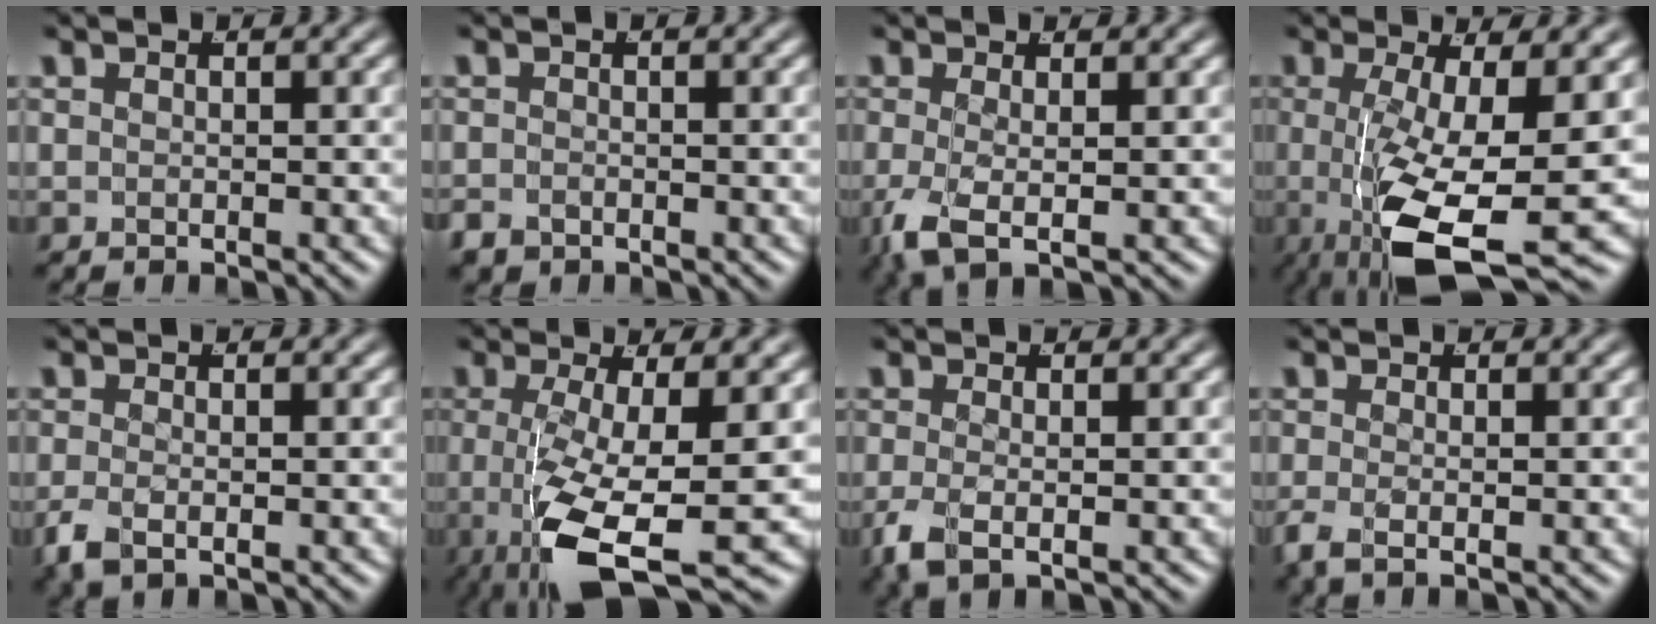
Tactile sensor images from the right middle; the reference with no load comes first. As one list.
[{"total": 1.5, "force": [-1.3, 0.7, 0.3], "torque": [-0.004, -0.015, -0.017]}, {"total": 3.1, "force": [-1.3, 0.9, 2.7], "torque": [-0.069, -0.023, -0.008]}, {"total": 10.1, "force": [-3.8, 3.1, 8.8], "torque": [-0.164, -0.045, -0.034]}, {"total": 2.0, "force": [-1.2, 0.8, 1.4], "torque": [-0.043, -0.016, -0.012]}, {"total": 9.2, "force": [-4.3, 2.6, 7.7], "torque": [-0.150, -0.045, -0.040]}, {"total": 2.3, "force": [-1.2, 0.7, 1.8], "torque": [-0.052, -0.017, -0.010]}, {"total": 1.7, "force": [-1.0, 0.3, 1.4], "torque": [-0.045, -0.017, -0.010]}]